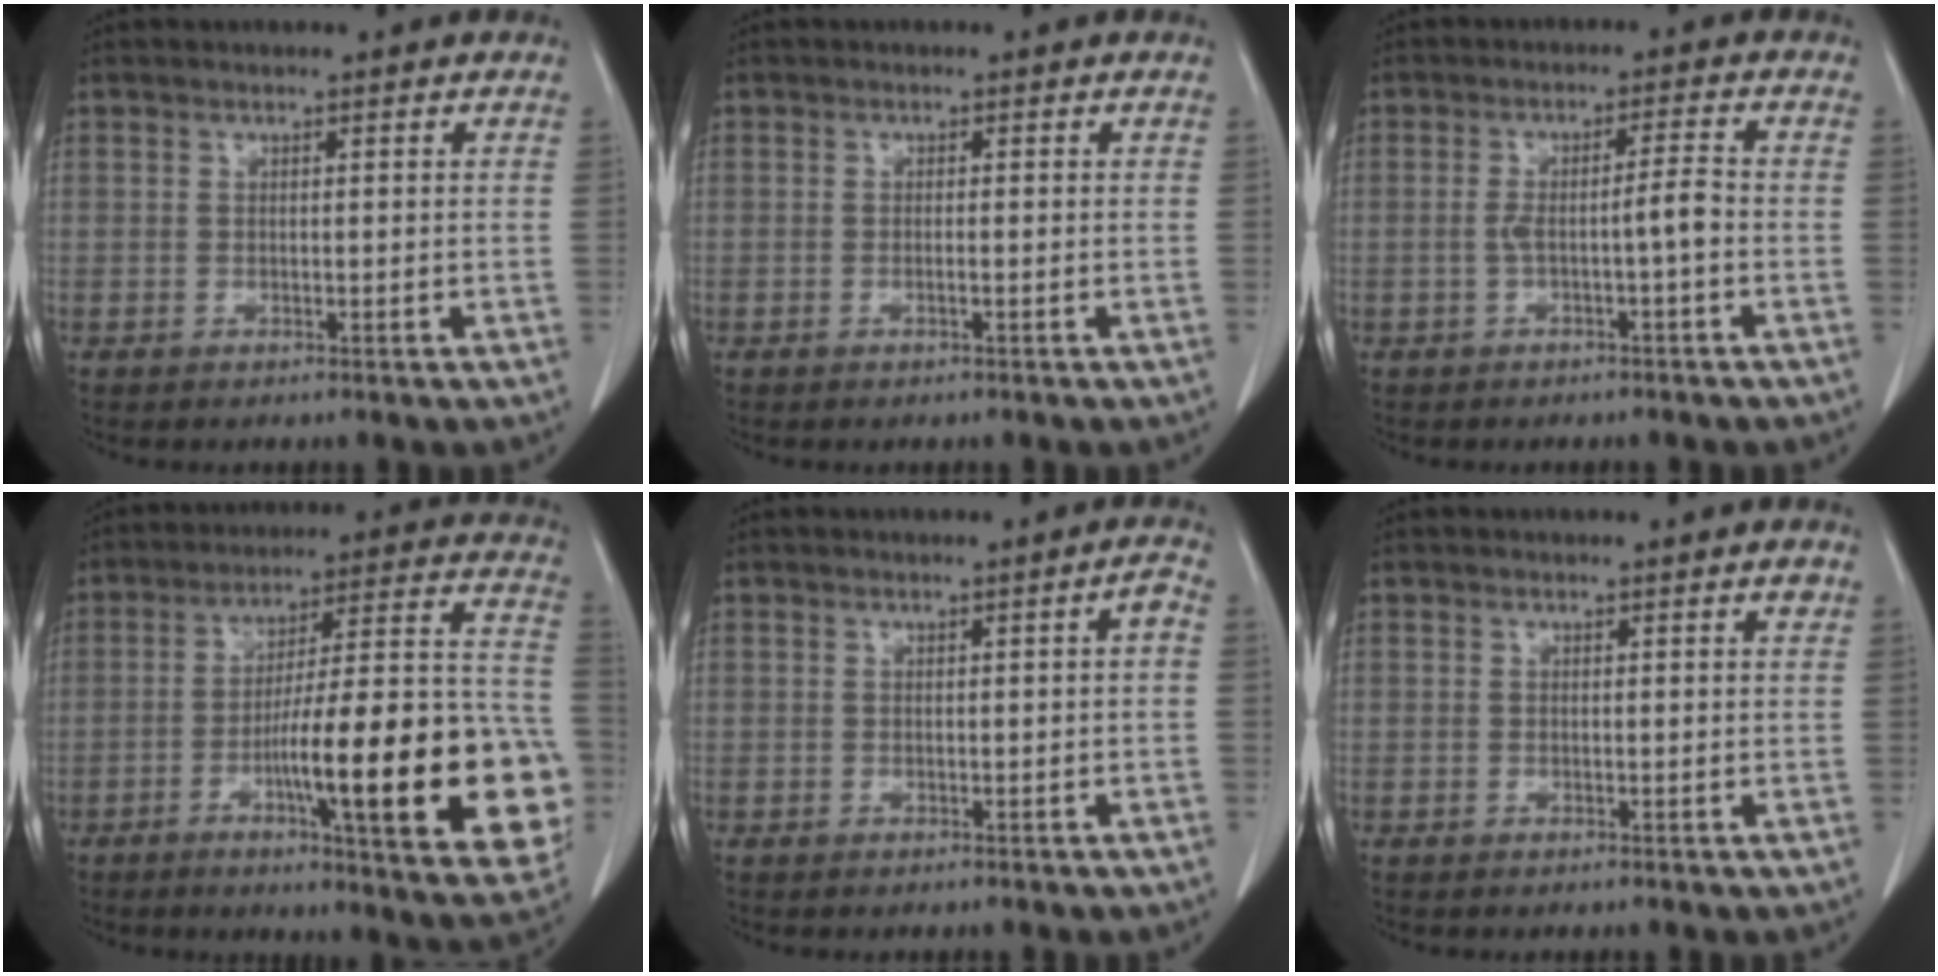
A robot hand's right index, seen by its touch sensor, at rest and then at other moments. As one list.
[{"total": 0.6, "force": [-0.2, -0.1, 0.6], "torque": [-0.011, 0.001, -0.004]}, {"total": 3.9, "force": [-1.0, -0.1, 3.8], "torque": [-0.066, 0.012, -0.013]}, {"total": 25.4, "force": [-7.0, 3.4, 24.2], "torque": [-0.261, 0.016, -0.091]}, {"total": 1.3, "force": [0.0, 0.0, 1.3], "torque": [-0.016, 0.003, 0.001]}, {"total": 0.6, "force": [0.4, 0.0, 0.5], "torque": [-0.006, 0.000, 0.003]}]